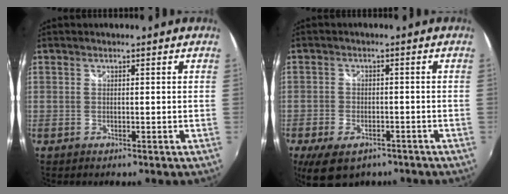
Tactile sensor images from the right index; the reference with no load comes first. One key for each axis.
{"total": 9.4, "fx": -6.1, "fy": 5.1, "fz": 5.1, "tx": -0.119, "ty": -0.021, "tz": -0.094}